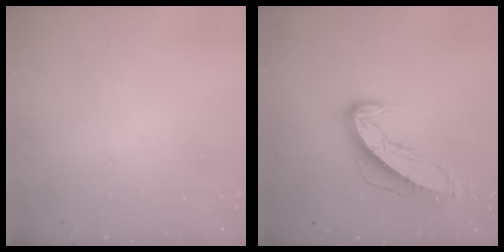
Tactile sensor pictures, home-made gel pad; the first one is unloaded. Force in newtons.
{"total": 9.8, "press": 9.8, "slide": 0.5}